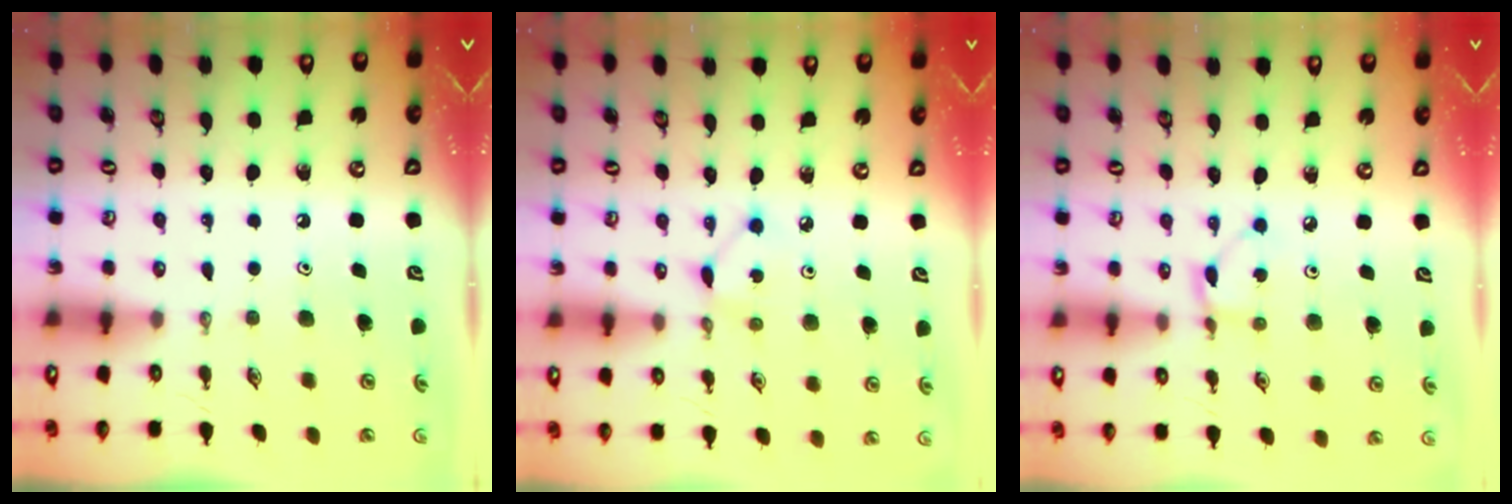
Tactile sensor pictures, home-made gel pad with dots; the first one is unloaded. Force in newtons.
{"total": 5.4, "press": 5.3, "slide": 0.5}
{"total": 2.2, "press": 2.2, "slide": 0.1}